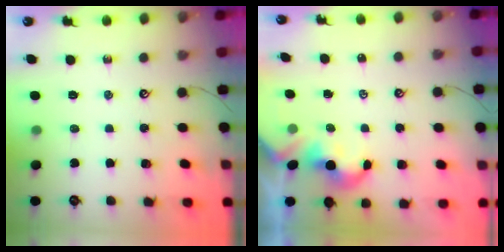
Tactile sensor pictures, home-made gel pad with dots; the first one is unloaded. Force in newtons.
{"total": 2.3, "press": 2.3, "slide": 0.2}